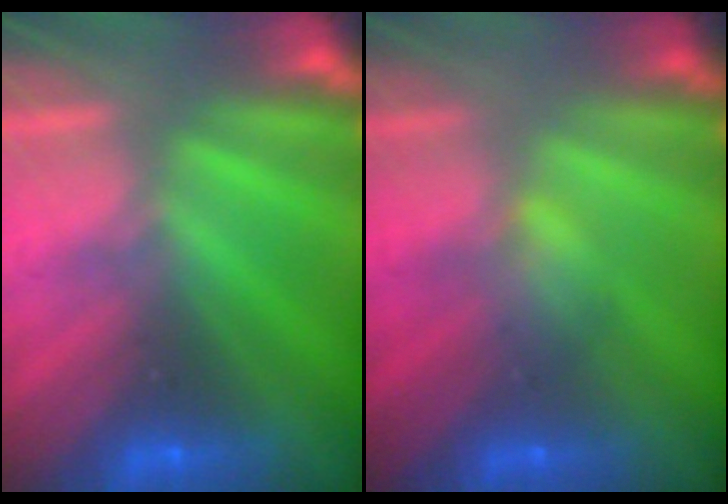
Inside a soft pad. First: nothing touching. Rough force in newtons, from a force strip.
{"total": 2.7}